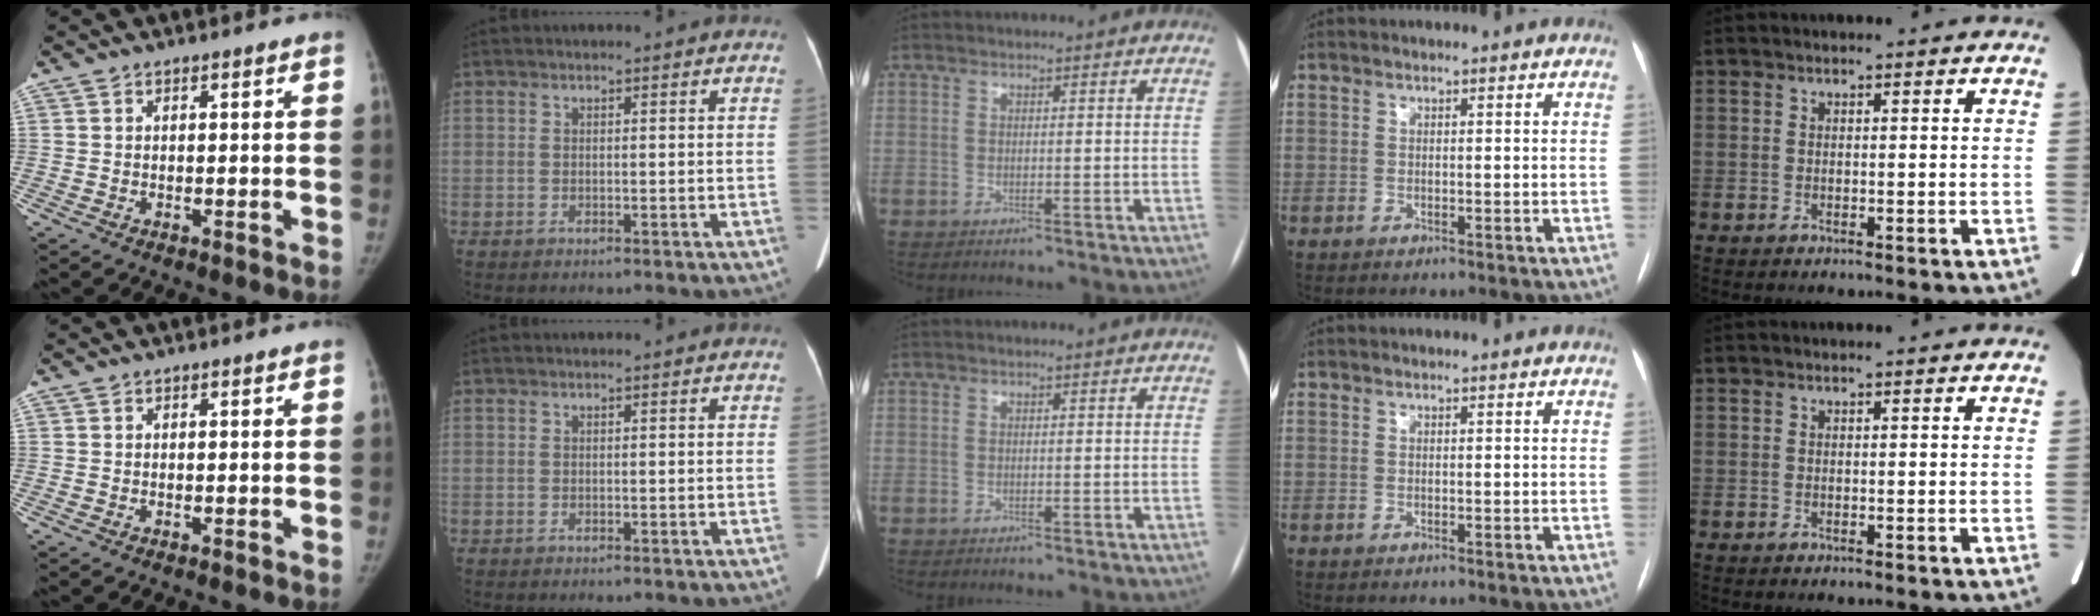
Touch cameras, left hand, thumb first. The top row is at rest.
{}